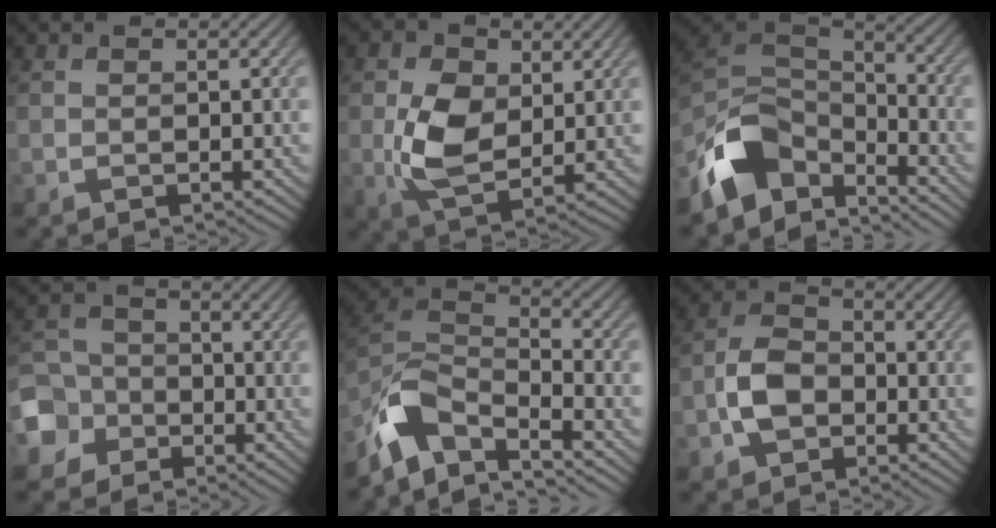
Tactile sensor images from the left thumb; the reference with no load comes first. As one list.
[{"total": 6.9, "force": [0.8, 4.5, 5.2], "torque": [-0.118, -0.002, 0.014]}, {"total": 11.1, "force": [-7.2, 6.0, 5.9], "torque": [-0.135, -0.008, -0.144]}, {"total": 7.5, "force": [-3.3, 6.4, 2.1], "torque": [-0.070, -0.015, -0.100]}, {"total": 9.2, "force": [-6.7, 3.7, 5.2], "torque": [-0.117, -0.002, -0.151]}, {"total": 5.7, "force": [-2.0, 4.0, 3.5], "torque": [-0.078, 0.006, -0.049]}]